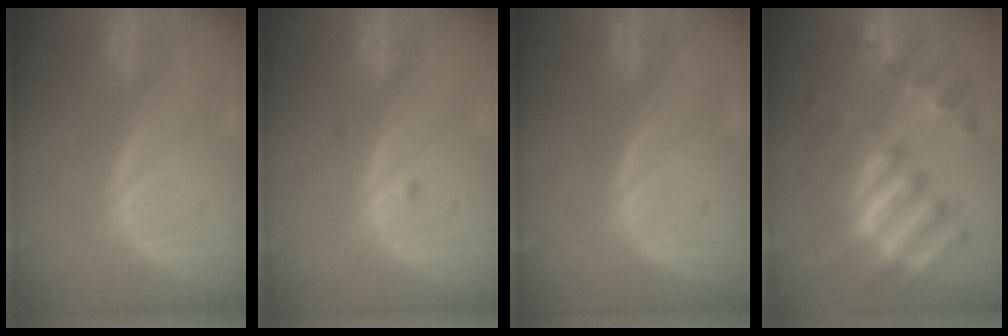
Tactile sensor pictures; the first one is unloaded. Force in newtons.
{"total": 0.8, "press": 0.8, "slide": 0.2}
{"total": 0.0}
{"total": 11.8, "press": 11.7, "slide": 1.1}